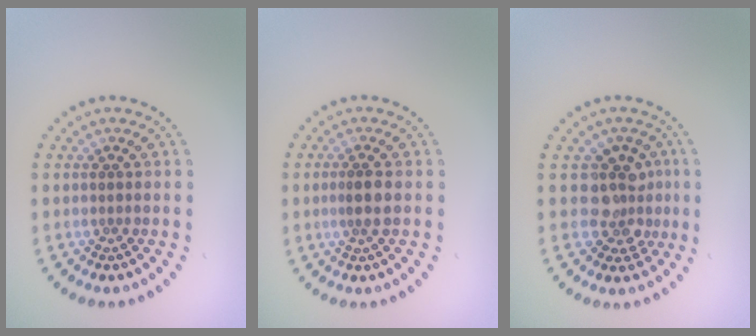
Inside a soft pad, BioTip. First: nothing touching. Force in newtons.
{"total": 2.1, "press": 1.7, "slide": 1.1}
{"total": 3.6, "press": 3.2, "slide": 1.7}